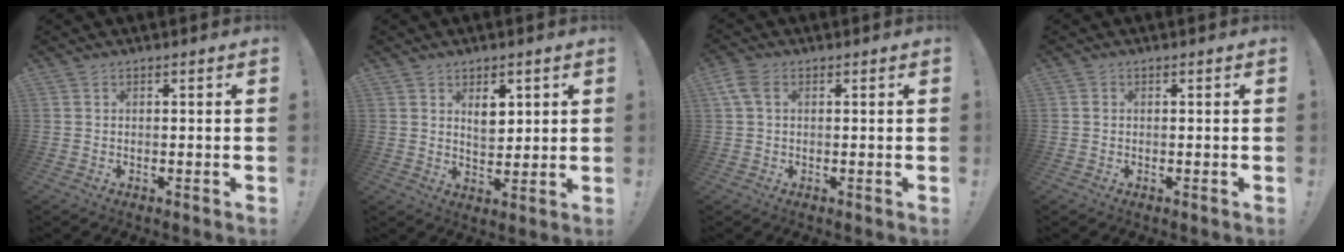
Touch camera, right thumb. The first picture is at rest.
{"total": 6.1, "force": [3.1, 4.0, 3.4], "torque": [-0.043, -0.015, 0.054]}
{"total": 4.5, "force": [1.4, 2.8, 3.2], "torque": [-0.069, 0.006, 0.028]}
{"total": 0.6, "force": [0.0, 0.6, 0.2], "torque": [-0.004, 0.004, -0.001]}